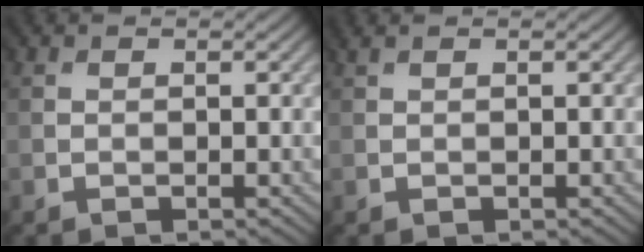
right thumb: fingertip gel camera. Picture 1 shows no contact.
{"total": 1.4, "force": [0.7, 0.4, 1.1], "torque": [-0.025, 0.005, 0.011]}